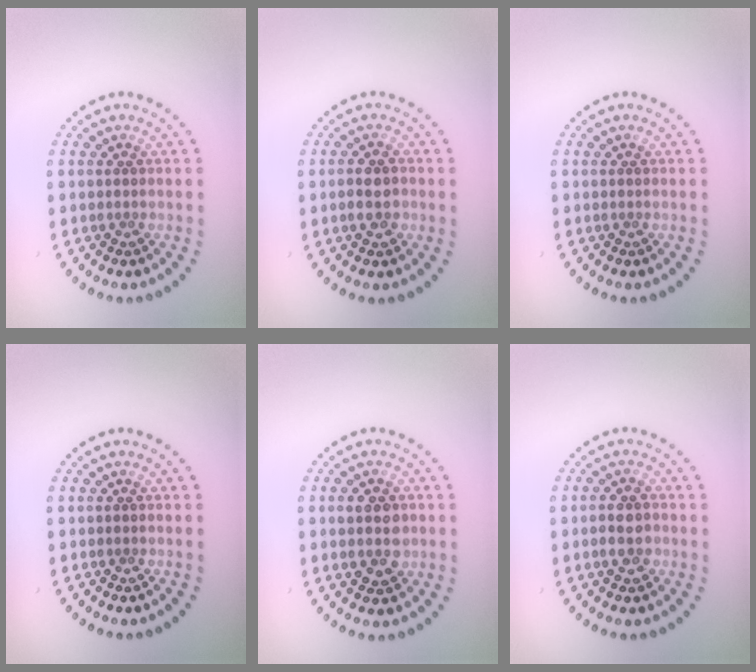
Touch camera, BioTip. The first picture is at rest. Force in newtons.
{"total": 2.2, "press": 2.2, "slide": 0.3}
{"total": 0.0}
{"total": 0.0}
{"total": 3.5, "press": 3.5, "slide": 0.2}
{"total": 2.2, "press": 2.2, "slide": 0.3}